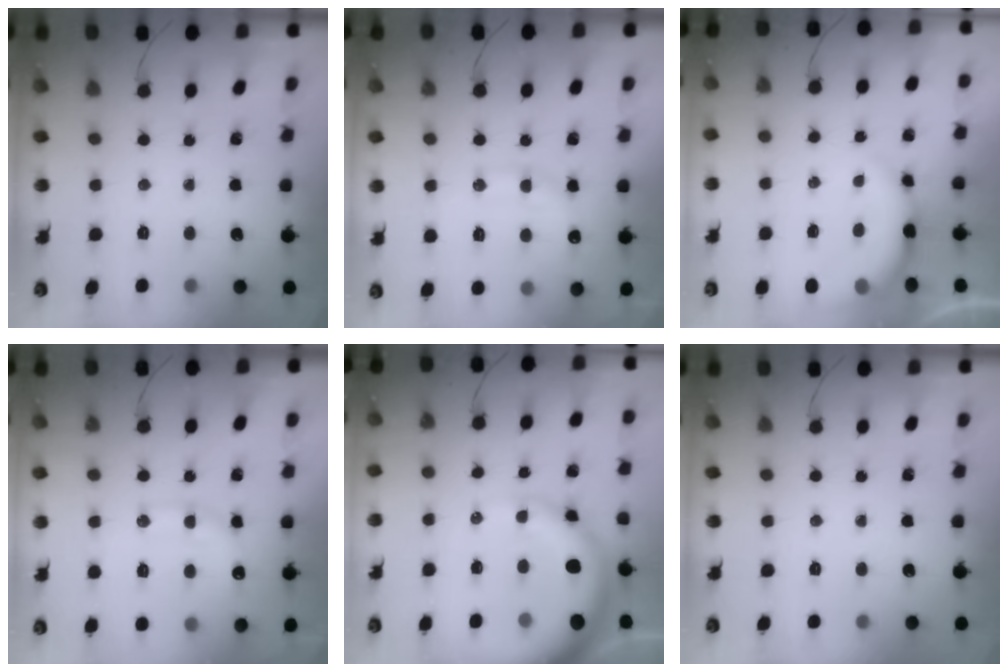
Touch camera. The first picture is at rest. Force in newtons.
{"total": 13.5, "press": 13.4, "slide": 1.1}
{"total": 9.6, "press": 9.6, "slide": 1.3}
{"total": 14.1, "press": 14.0, "slide": 1.2}
{"total": 15.5, "press": 15.2, "slide": 3.2}
{"total": 0.0}